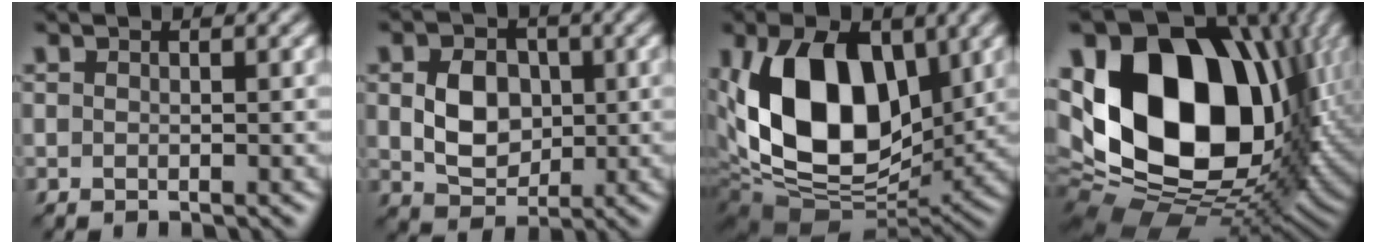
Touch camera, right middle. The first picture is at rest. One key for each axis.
{"total": 4.7, "fx": 0.3, "fy": 3.6, "fz": 3.0, "tx": -0.066, "ty": -0.004, "tz": 0.006}
{"total": 14.0, "fx": 2.1, "fy": 8.5, "fz": 10.9, "tx": -0.197, "ty": -0.009, "tz": 0.029}
{"total": 20.4, "fx": 3.4, "fy": 13.5, "fz": 14.9, "tx": -0.291, "ty": -0.003, "tz": 0.068}